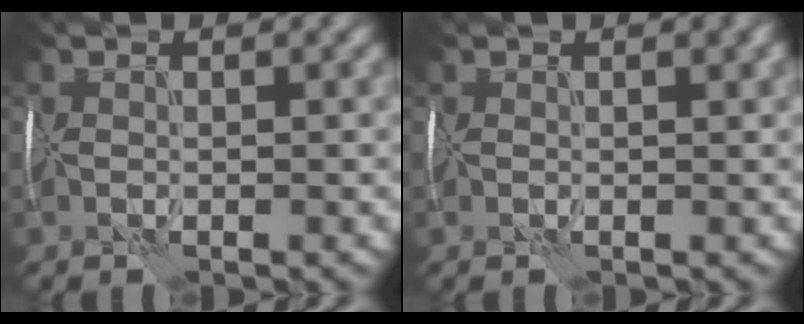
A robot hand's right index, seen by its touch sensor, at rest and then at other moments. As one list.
[{"total": 2.1, "force": [1.1, 0.6, 1.7], "torque": [-0.016, 0.005, 0.016]}]